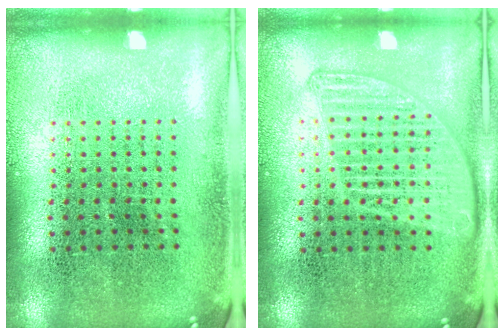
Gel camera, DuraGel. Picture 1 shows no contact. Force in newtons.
{"total": 1.3, "press": 1.3, "slide": 0.2}